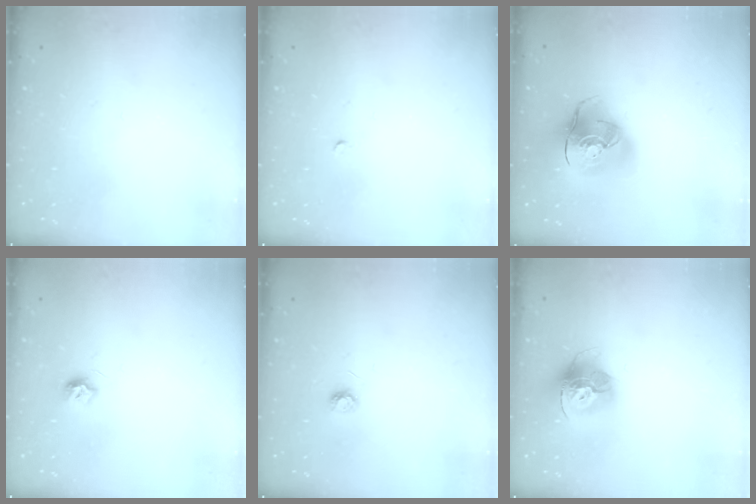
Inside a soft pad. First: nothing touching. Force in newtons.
{"total": 2.0, "press": 2.0, "slide": 0.3}
{"total": 17.1, "press": 16.8, "slide": 2.9}
{"total": 6.6, "press": 6.5, "slide": 0.6}
{"total": 3.5, "press": 3.4, "slide": 0.3}
{"total": 14.8, "press": 14.8, "slide": 1.6}